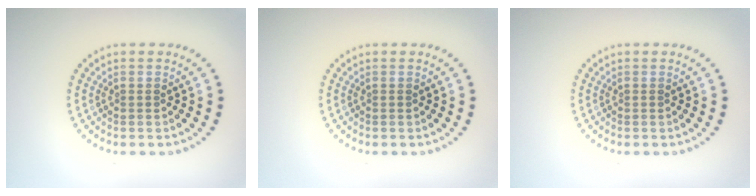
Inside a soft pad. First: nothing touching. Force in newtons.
{"total": 0.0}
{"total": 0.0}